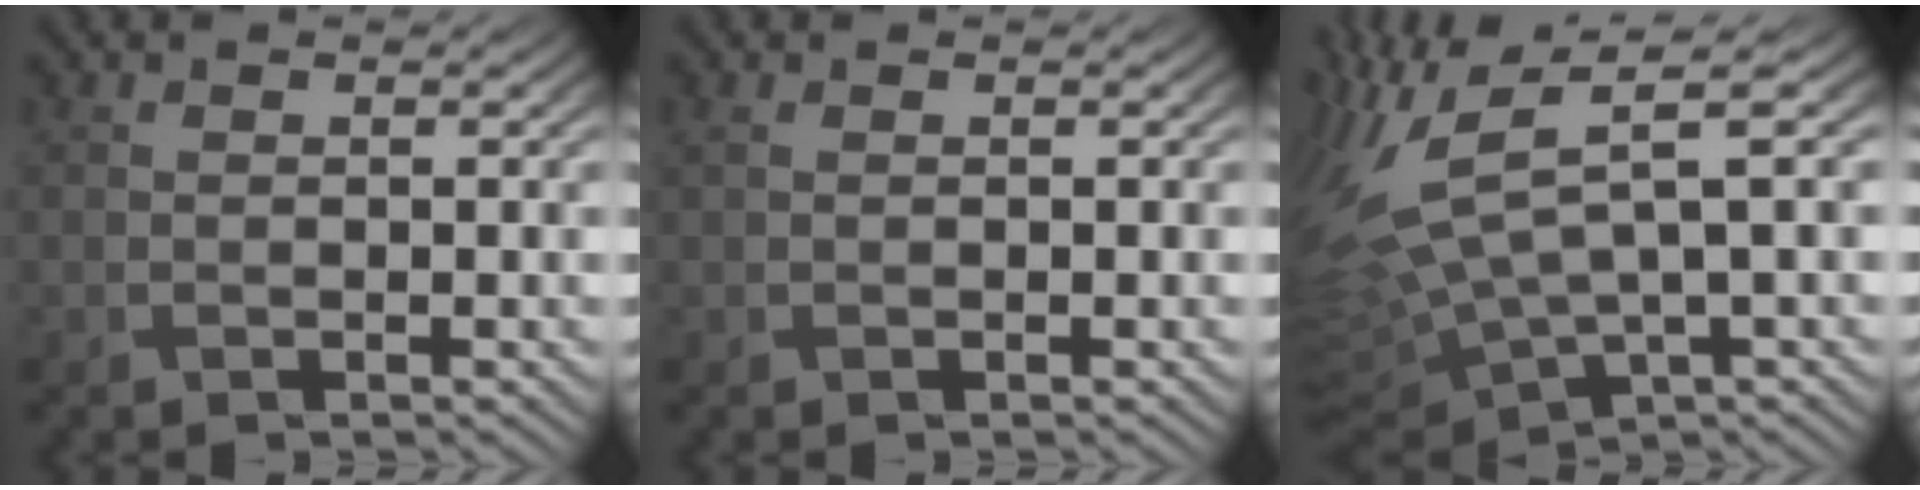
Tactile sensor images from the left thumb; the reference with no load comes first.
{"total": 0.7, "force": [0.3, 0.3, 0.6], "torque": [-0.018, 0.005, 0.007]}
{"total": 13.9, "force": [2.0, 5.4, 12.6], "torque": [-0.326, -0.005, 0.065]}